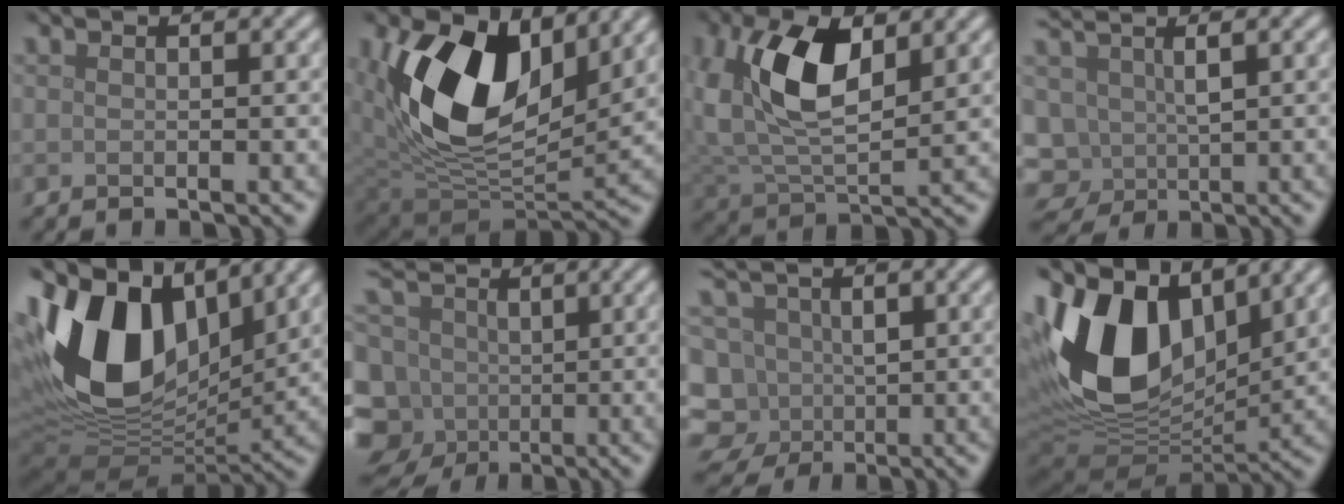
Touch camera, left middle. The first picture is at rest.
{"total": 13.9, "force": [4.6, 8.4, 10.1], "torque": [-0.190, -0.010, 0.087]}
{"total": 9.0, "force": [2.8, 4.7, 7.1], "torque": [-0.145, 0.004, 0.050]}
{"total": 5.3, "force": [0.2, 3.8, 3.7], "torque": [-0.092, -0.008, 0.007]}
{"total": 15.8, "force": [4.2, 10.0, 11.5], "torque": [-0.238, 0.008, 0.075]}
{"total": 13.7, "force": [1.0, 11.1, 8.0], "torque": [-0.186, 0.030, -0.015]}
{"total": 11.1, "force": [-1.6, 9.8, 4.8], "torque": [-0.124, 0.013, -0.053]}
{"total": 14.3, "force": [3.9, 9.1, 10.3], "torque": [-0.216, 0.002, 0.070]}